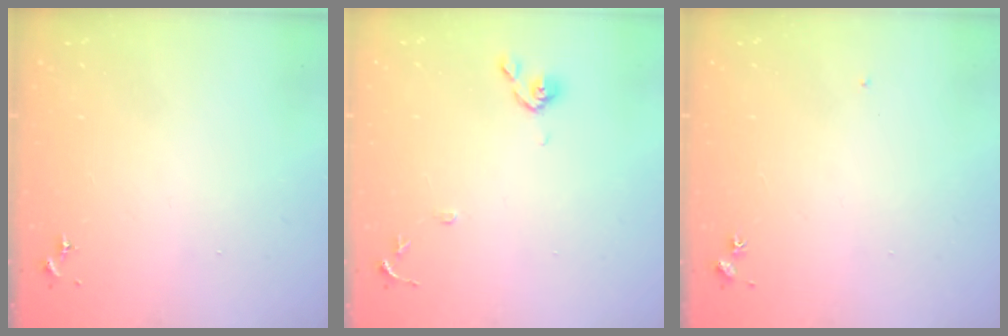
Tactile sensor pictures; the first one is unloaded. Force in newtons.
{"total": 8.6, "press": 8.6, "slide": 0.7}
{"total": 4.4, "press": 4.4, "slide": 0.5}